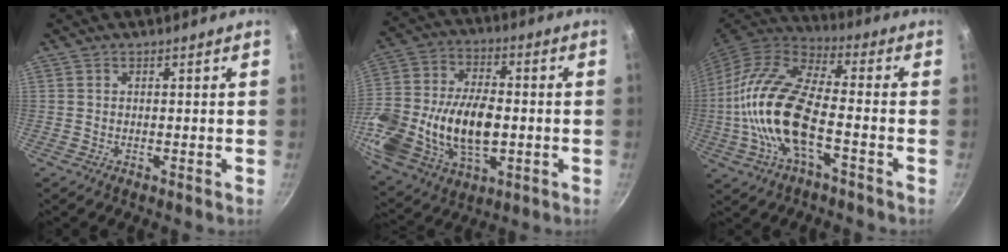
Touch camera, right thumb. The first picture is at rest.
{"total": 26.0, "force": [-4.0, 15.6, 20.4], "torque": [-0.456, 0.001, -0.054]}
{"total": 18.4, "force": [-4.1, 7.5, 16.2], "torque": [-0.344, 0.033, -0.079]}